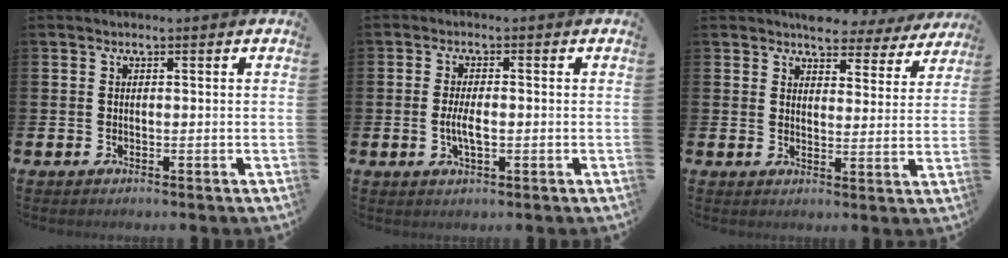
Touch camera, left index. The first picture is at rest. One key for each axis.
{"total": 3.3, "fx": -0.4, "fy": 1.2, "fz": 3.0, "tx": -0.059, "ty": -0.002, "tz": -0.011}
{"total": 5.0, "fx": 4.6, "fy": 2.0, "fz": 0.6, "tx": -0.016, "ty": -0.027, "tz": 0.080}